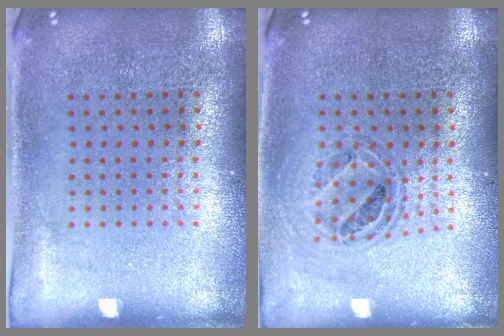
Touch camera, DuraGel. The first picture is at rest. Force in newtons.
{"total": 0.8, "press": 0.8, "slide": 0.1}